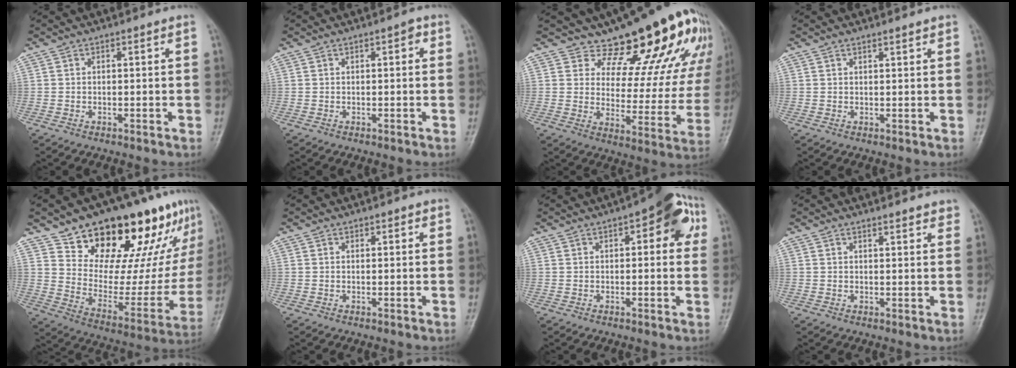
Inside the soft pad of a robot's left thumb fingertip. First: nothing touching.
{"total": 1.4, "force": [0.4, 0.6, 1.2], "torque": [-0.011, 0.004, 0.001]}
{"total": 19.6, "force": [16.0, 7.6, 8.4], "torque": [-0.045, -0.120, 0.198]}
{"total": 1.1, "force": [0.9, 0.1, 0.5], "torque": [-0.007, -0.006, 0.015]}
{"total": 27.2, "force": [18.7, 11.8, 15.8], "torque": [-0.175, -0.083, 0.284]}
{"total": 1.0, "force": [0.6, 0.5, 0.5], "torque": [0.001, -0.002, 0.005]}
{"total": 9.6, "force": [3.3, 3.9, 8.1], "torque": [-0.071, 0.010, 0.032]}
{"total": 2.8, "force": [2.5, 0.7, 1.1], "torque": [0.001, -0.010, 0.028]}